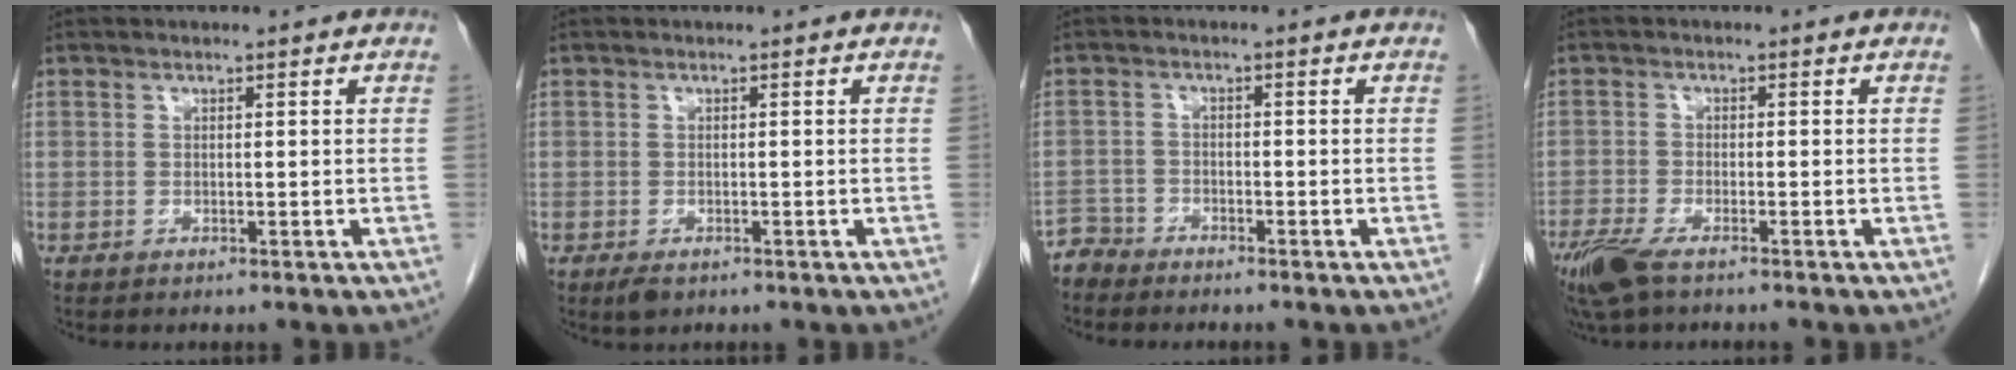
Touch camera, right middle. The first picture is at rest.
{"total": 1.7, "force": [-1.0, 0.8, 1.1], "torque": [-0.024, -0.003, -0.012]}
{"total": 2.8, "force": [-2.6, 0.4, -0.9], "torque": [0.019, -0.007, -0.054]}
{"total": 6.1, "force": [-4.4, 1.3, 4.0], "torque": [-0.082, -0.016, -0.084]}